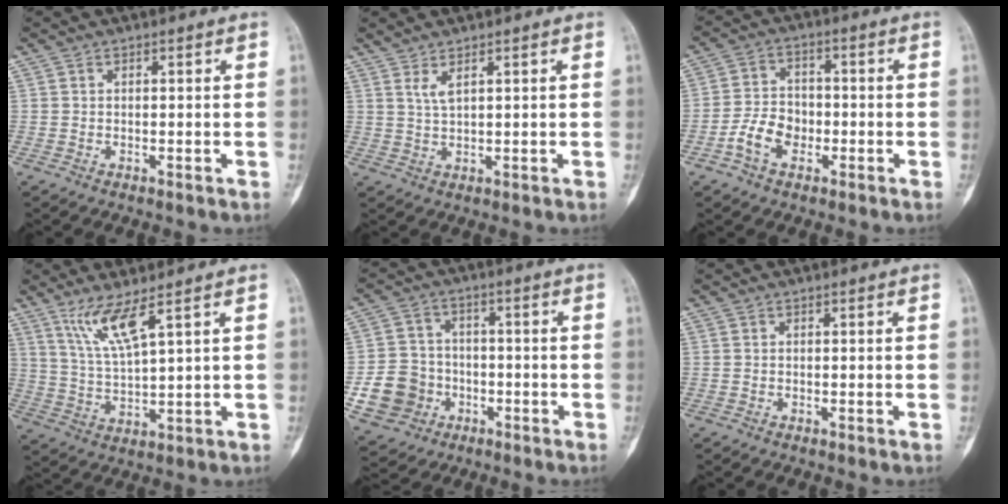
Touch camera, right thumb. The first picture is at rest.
{"total": 2.4, "force": [1.5, 0.3, 1.9], "torque": [-0.045, -0.008, 0.036]}
{"total": 6.8, "force": [-2.7, 4.8, 4.0], "torque": [-0.062, 0.022, -0.055]}
{"total": 7.5, "force": [4.7, 0.4, 5.9], "torque": [-0.129, -0.034, 0.105]}
{"total": 10.1, "force": [-3.0, 9.1, 3.2], "torque": [-0.042, 0.023, -0.047]}
{"total": 0.0}